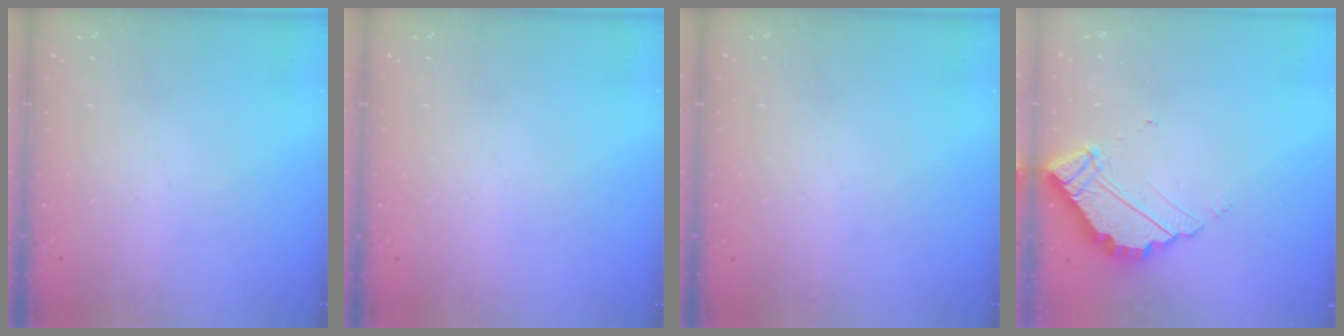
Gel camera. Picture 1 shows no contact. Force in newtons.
{"total": 0.0}
{"total": 0.0}
{"total": 5.6, "press": 5.6, "slide": 0.3}